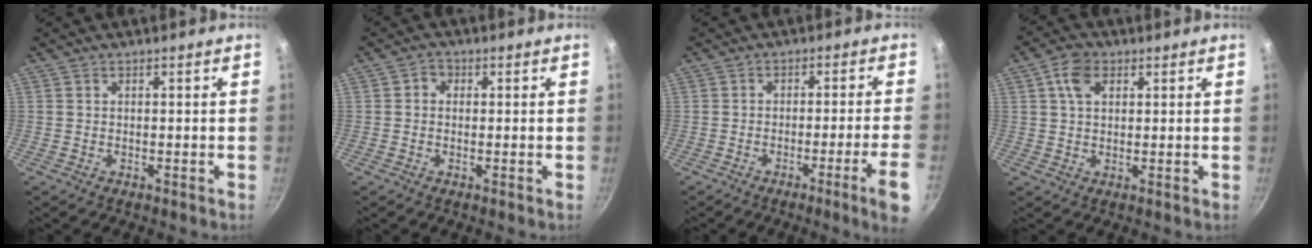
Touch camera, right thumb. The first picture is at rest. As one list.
[{"total": 2.0, "force": [0.3, 1.8, 0.8], "torque": [-0.007, 0.002, -0.001]}, {"total": 7.9, "force": [-3.7, -0.7, 6.9], "torque": [-0.102, 0.020, -0.052]}, {"total": 5.2, "force": [2.1, 3.4, 3.3], "torque": [-0.049, 0.001, 0.033]}]